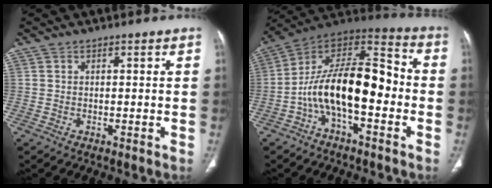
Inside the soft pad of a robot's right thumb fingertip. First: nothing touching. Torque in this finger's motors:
{"motor_torque": [2.51, 2.49, 1.39, -1.38, 0.59]}